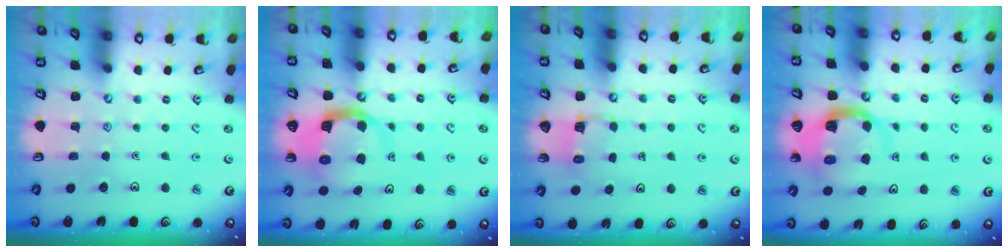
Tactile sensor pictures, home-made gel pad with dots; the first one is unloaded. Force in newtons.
{"total": 9.7, "press": 9.6, "slide": 1.3}
{"total": 3.3, "press": 3.3, "slide": 0.3}
{"total": 8.8, "press": 8.7, "slide": 1.1}